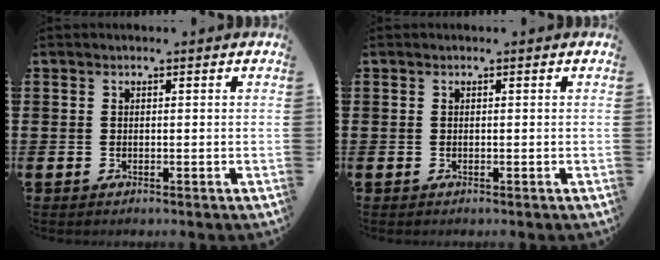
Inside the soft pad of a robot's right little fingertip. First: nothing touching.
{"total": 0.0}